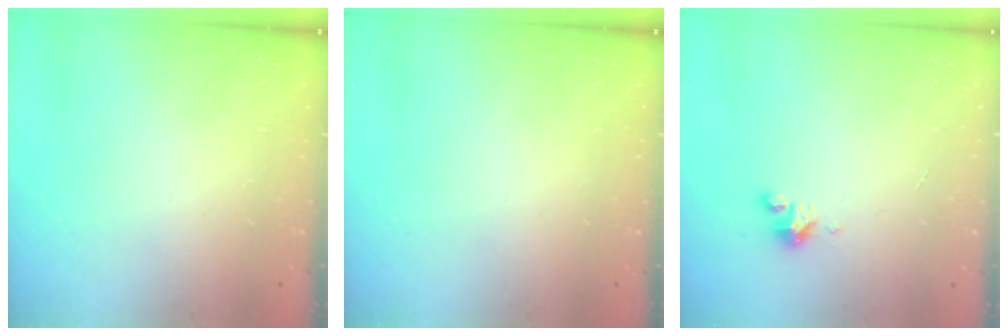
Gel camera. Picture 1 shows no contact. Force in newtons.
{"total": 0.0}
{"total": 2.8, "press": 2.8, "slide": 0.2}